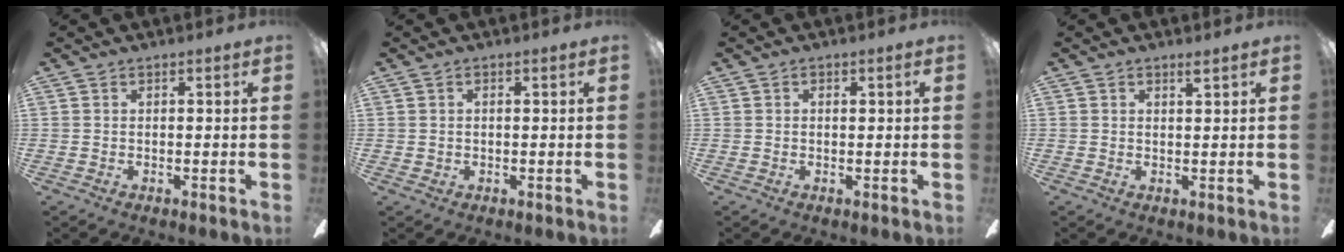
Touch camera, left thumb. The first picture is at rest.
{"total": 0.6, "force": [0.1, 0.6, 0.2], "torque": [-0.004, 0.005, 0.001]}
{"total": 1.0, "force": [0.2, 0.3, 0.9], "torque": [-0.017, 0.004, 0.002]}
{"total": 1.5, "force": [1.3, 0.3, 0.6], "torque": [-0.005, -0.005, 0.023]}